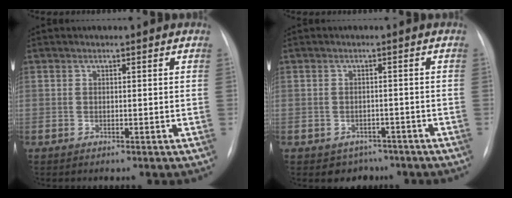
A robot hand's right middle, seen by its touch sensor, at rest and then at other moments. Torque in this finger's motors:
{"motor_torque": [0.04, -0.15, -0.01, 0.00]}